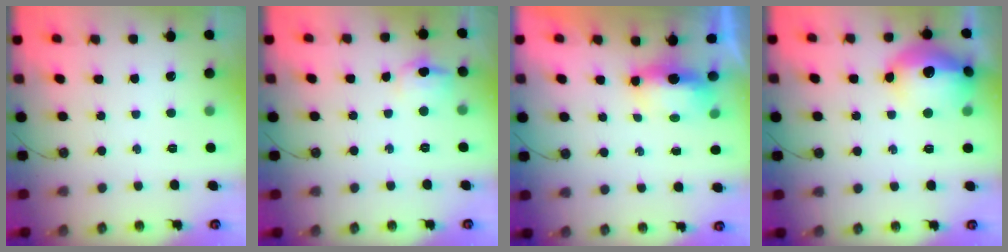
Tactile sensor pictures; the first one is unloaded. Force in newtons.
{"total": 8.2, "press": 8.1, "slide": 1.2}
{"total": 7.0, "press": 6.1, "slide": 3.3}
{"total": 18.5, "press": 18.4, "slide": 1.5}